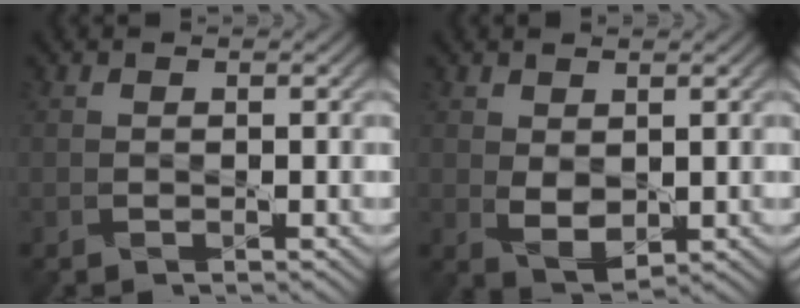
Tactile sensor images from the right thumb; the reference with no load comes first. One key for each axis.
{"total": 3.2, "fx": 0.7, "fy": 2.0, "fz": 2.4, "tx": -0.053, "ty": -0.006, "tz": 0.018}